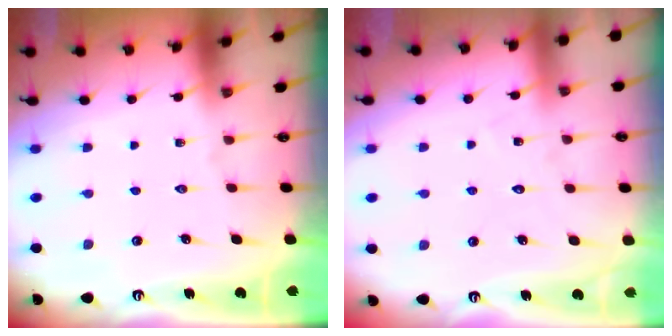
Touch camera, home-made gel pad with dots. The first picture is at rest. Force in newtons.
{"total": 5.3, "press": 5.3, "slide": 0.5}